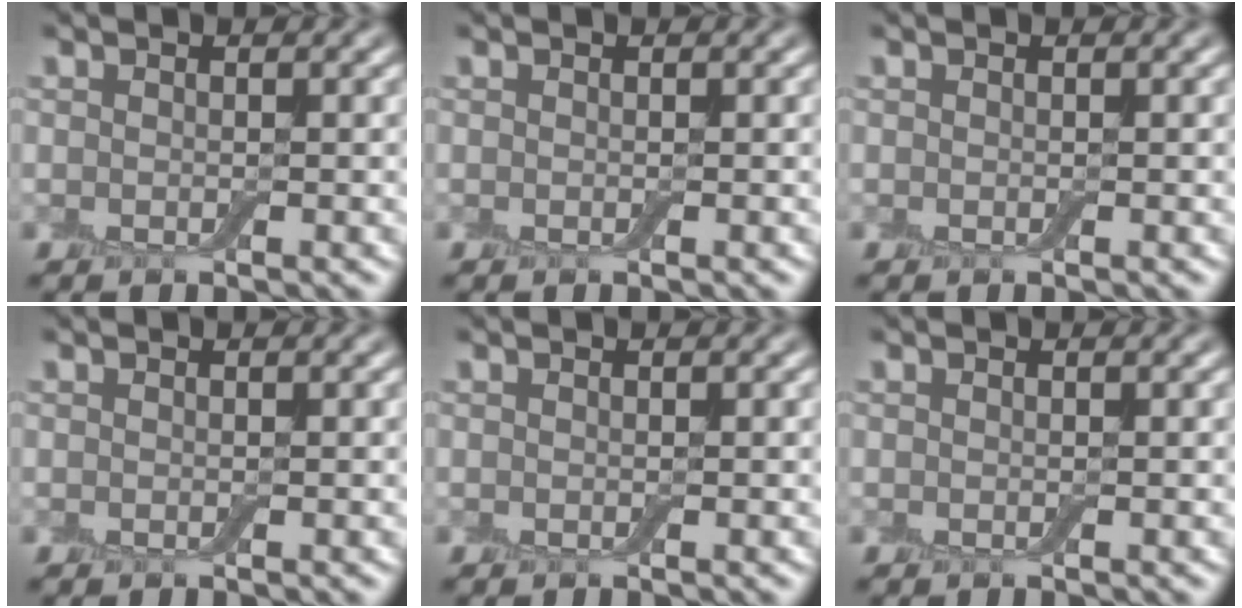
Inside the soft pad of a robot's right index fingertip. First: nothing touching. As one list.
[{"total": 0.0}, {"total": 0.0}, {"total": 0.0}, {"total": 0.0}, {"total": 0.0}]